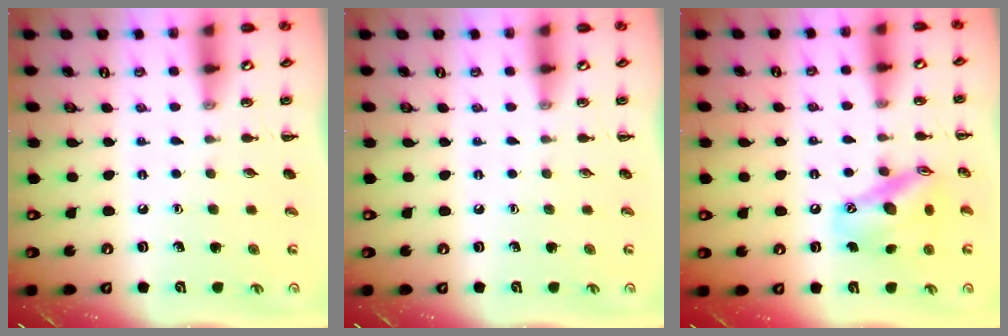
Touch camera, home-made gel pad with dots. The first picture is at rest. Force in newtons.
{"total": 0.0}
{"total": 14.0, "press": 13.7, "slide": 3.0}